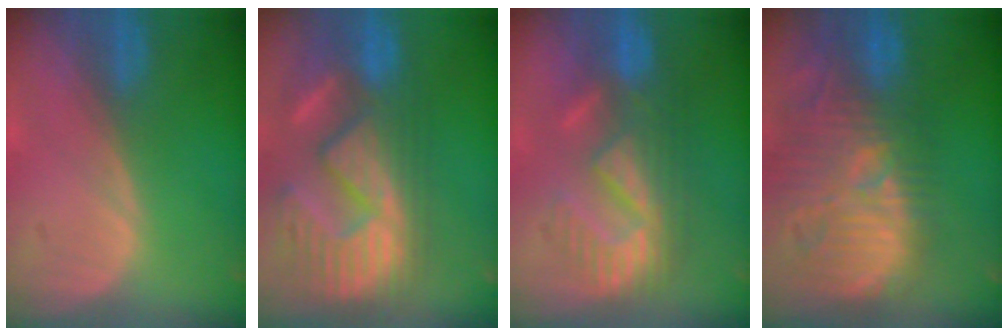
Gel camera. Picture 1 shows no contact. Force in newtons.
{"total": 13.4, "press": 12.2, "slide": 5.7}
{"total": 9.0, "press": 8.7, "slide": 2.2}
{"total": 14.0, "press": 12.8, "slide": 5.8}